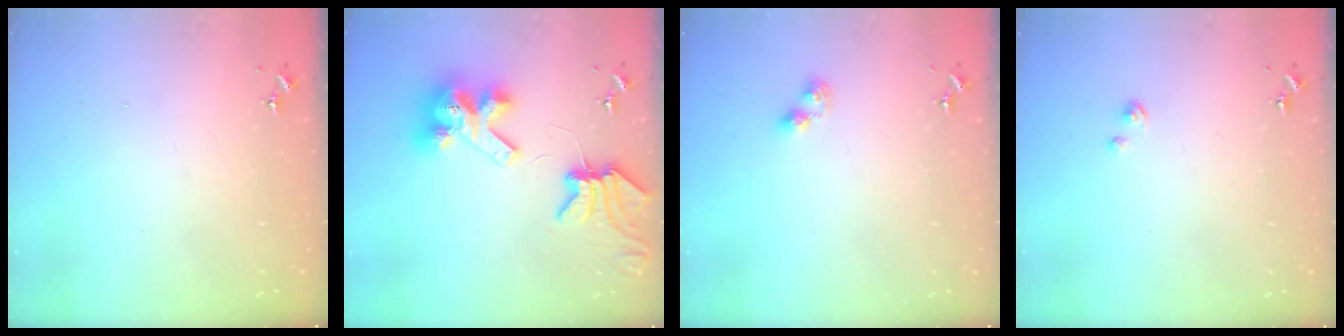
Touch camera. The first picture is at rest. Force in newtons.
{"total": 12.4, "press": 12.2, "slide": 1.7}
{"total": 5.4, "press": 5.4, "slide": 0.6}
{"total": 1.1, "press": 1.1, "slide": 0.1}